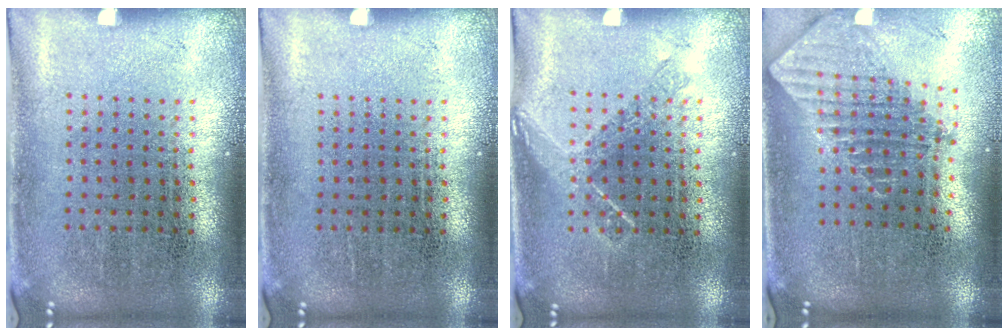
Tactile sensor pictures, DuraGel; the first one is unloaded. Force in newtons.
{"total": 0.0}
{"total": 1.0, "press": 0.9, "slide": 0.5}
{"total": 2.0, "press": 1.5, "slide": 1.3}